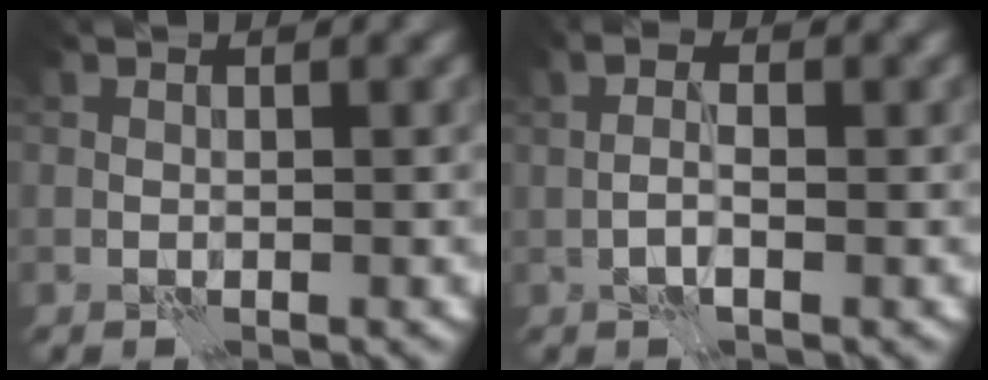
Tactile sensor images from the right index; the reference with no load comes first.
{"total": 2.3, "force": [-0.3, 1.0, 2.1], "torque": [-0.042, 0.000, -0.013]}